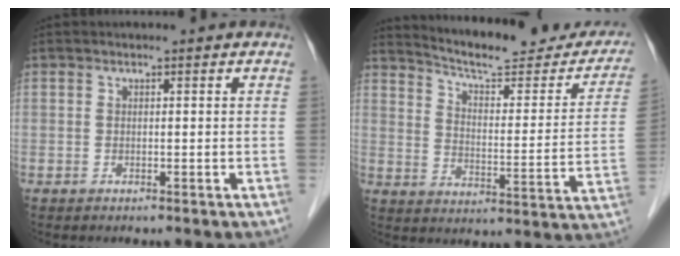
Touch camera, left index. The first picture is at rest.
{"total": 21.5, "force": [19.6, 4.1, 7.8], "torque": [-0.101, -0.040, 0.250]}